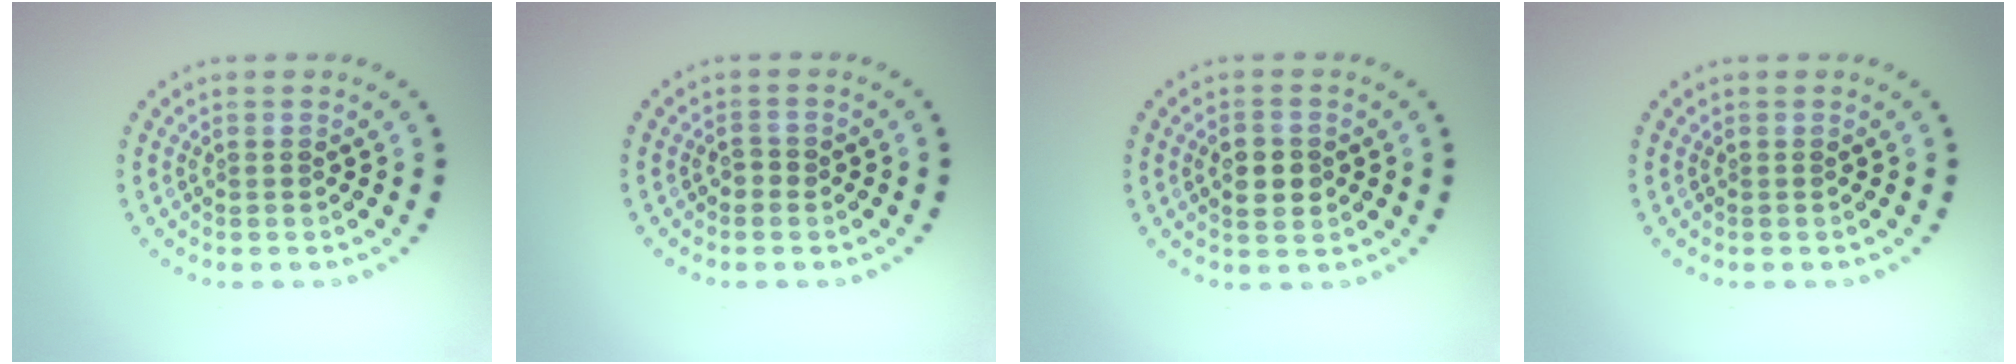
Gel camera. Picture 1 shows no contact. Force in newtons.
{"total": 0.9, "press": 0.9, "slide": 0.3}
{"total": 2.9, "press": 2.9, "slide": 0.1}
{"total": 0.0}